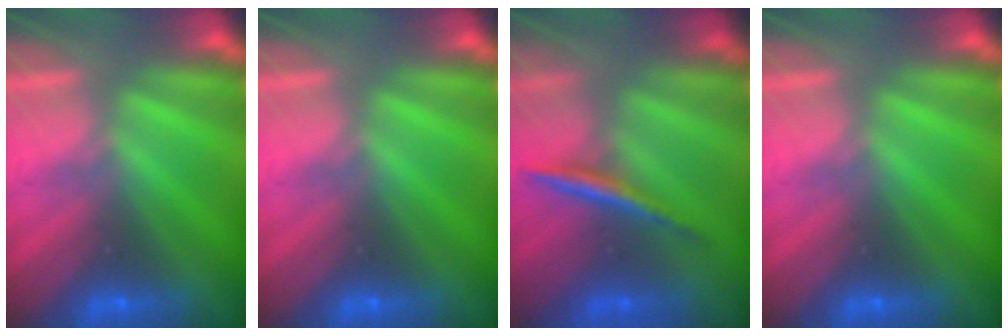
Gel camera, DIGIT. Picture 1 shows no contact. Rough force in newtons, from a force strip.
{"total": 0.0}
{"total": 1.7}
{"total": 0.0}